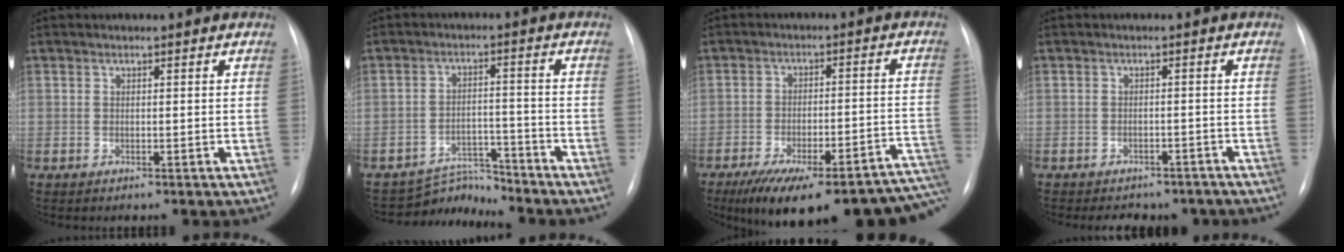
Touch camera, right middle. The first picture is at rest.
{"total": 5.1, "force": [-4.9, 0.1, -1.4], "torque": [0.021, 0.011, -0.077]}
{"total": 23.8, "force": [-16.9, 6.8, 15.3], "torque": [-0.152, 0.022, -0.223]}
{"total": 8.7, "force": [-7.4, 3.8, 2.5], "torque": [-0.032, 0.009, -0.077]}